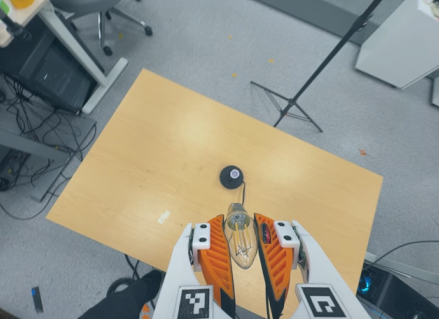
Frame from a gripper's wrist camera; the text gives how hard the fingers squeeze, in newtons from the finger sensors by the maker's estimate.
{"total": 20.7, "left": 23.6, "right": 17.8}